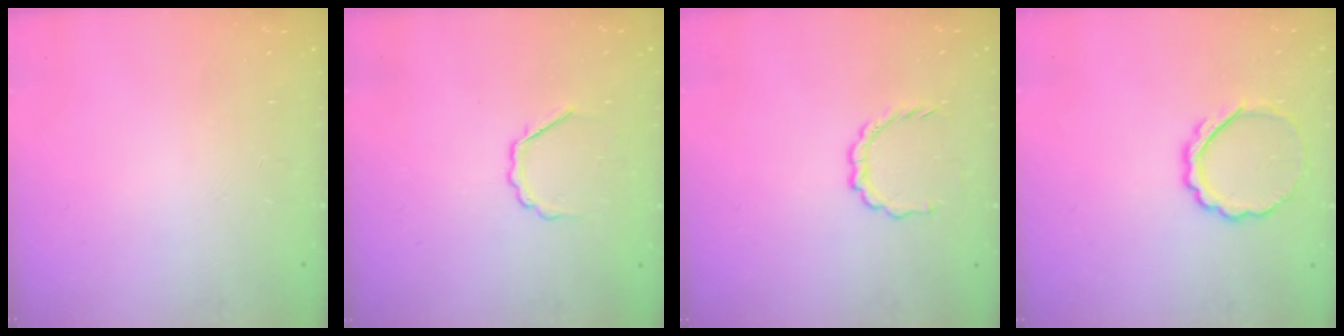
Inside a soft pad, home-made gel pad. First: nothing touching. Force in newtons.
{"total": 3.7, "press": 3.6, "slide": 0.8}
{"total": 4.6, "press": 4.6, "slide": 0.5}
{"total": 7.6, "press": 7.6, "slide": 0.7}